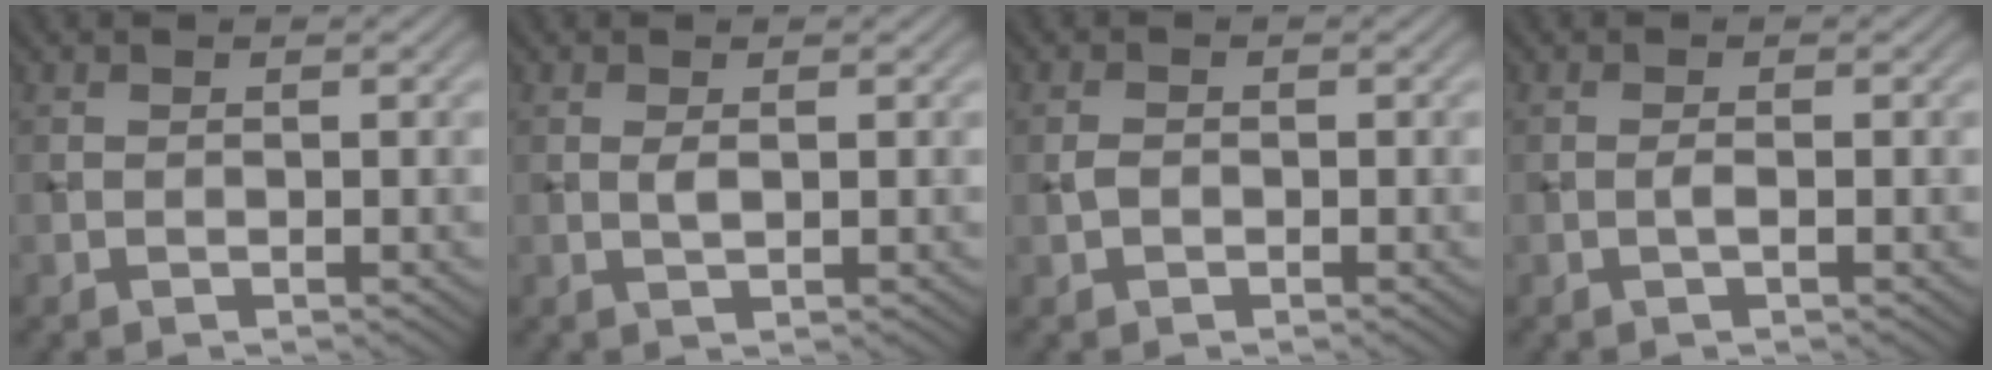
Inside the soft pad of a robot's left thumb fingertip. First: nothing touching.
{"total": 1.2, "force": [0.3, 0.3, 1.1], "torque": [-0.025, -0.001, 0.005]}
{"total": 1.4, "force": [-0.3, 1.0, 0.9], "torque": [-0.021, 0.001, -0.008]}
{"total": 0.9, "force": [-0.3, 0.1, 0.9], "torque": [-0.017, 0.000, -0.007]}